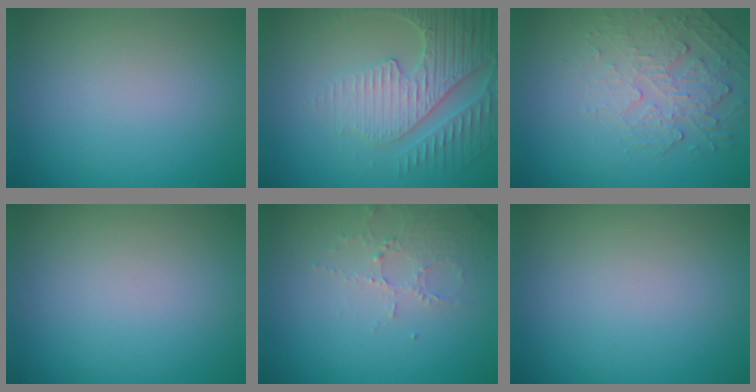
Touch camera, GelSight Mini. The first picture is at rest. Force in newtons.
{"total": 4.3, "press": 4.2, "slide": 0.8}
{"total": 2.4, "press": 1.7, "slide": 1.7}
{"total": 0.0}
{"total": 2.1, "press": 2.1, "slide": 0.4}
{"total": 0.0}